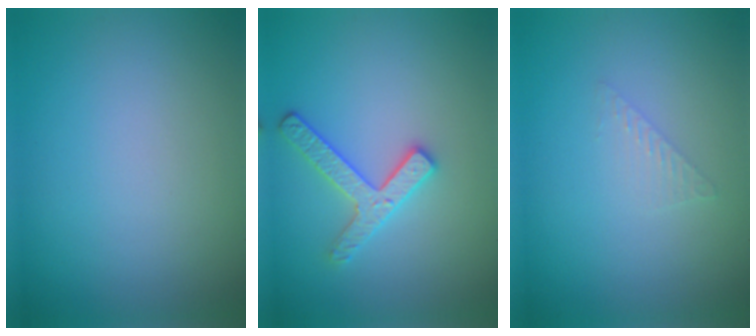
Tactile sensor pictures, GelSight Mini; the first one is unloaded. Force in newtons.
{"total": 2.6, "press": 2.6, "slide": 0.4}
{"total": 1.0, "press": 1.0, "slide": 0.0}